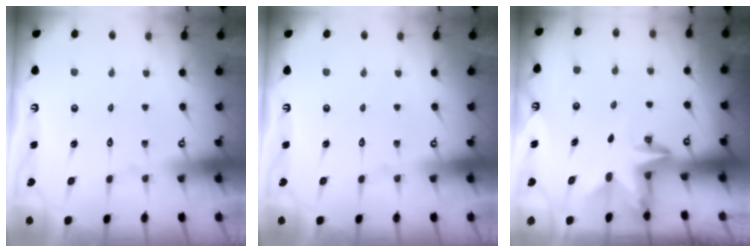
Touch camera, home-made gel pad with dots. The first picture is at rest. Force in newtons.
{"total": 0.0}
{"total": 2.8, "press": 2.8, "slide": 0.7}